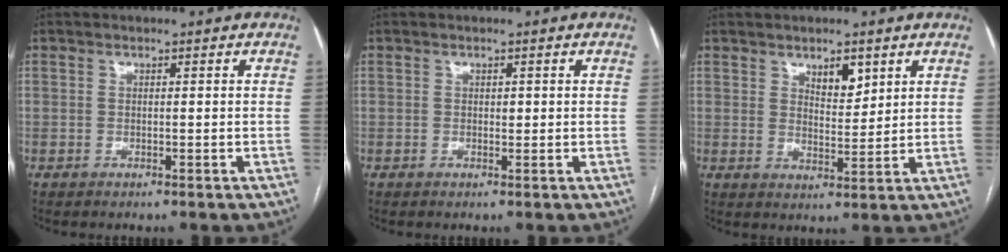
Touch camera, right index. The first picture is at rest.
{"total": 0.7, "force": [0.1, 0.5, 0.5], "torque": [-0.006, 0.000, 0.002]}
{"total": 4.4, "force": [2.6, 1.8, 3.0], "torque": [-0.048, -0.004, 0.046]}